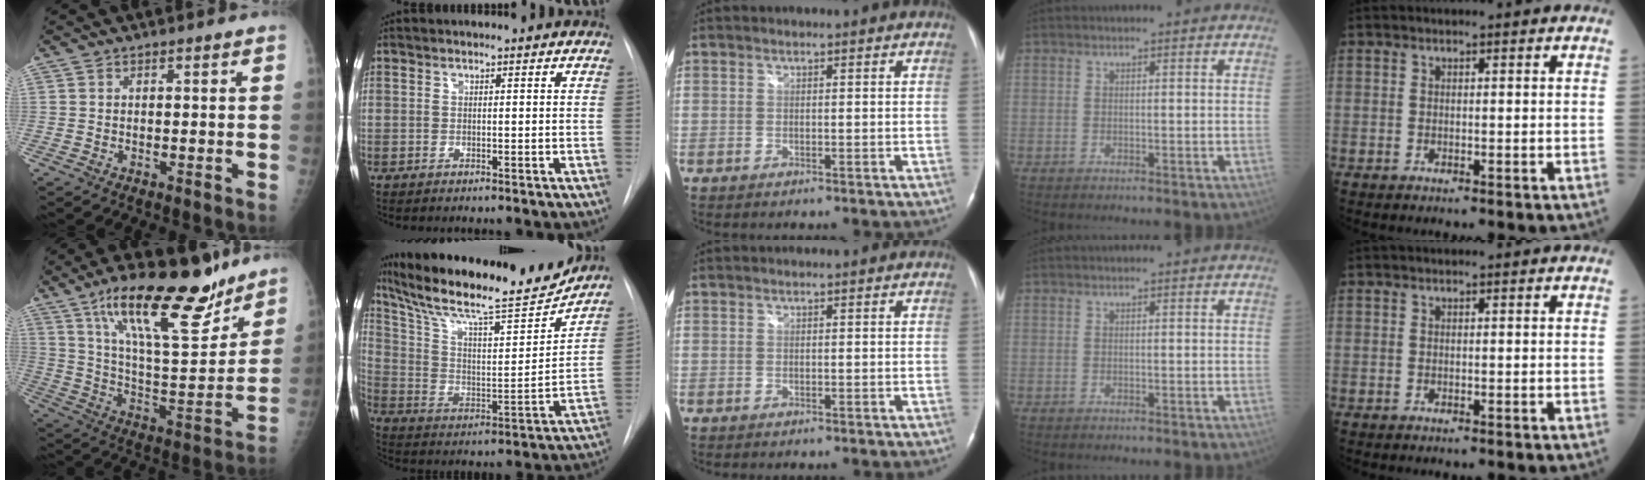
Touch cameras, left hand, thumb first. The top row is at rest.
{"thumb": {"total": 22.8, "force": [15.4, 7.0, 15.3], "torque": [-0.216, -0.074, 0.260]}, "index": {"total": 21.5, "force": [18.6, 2.6, 10.4], "torque": [-0.186, -0.009, 0.296]}}